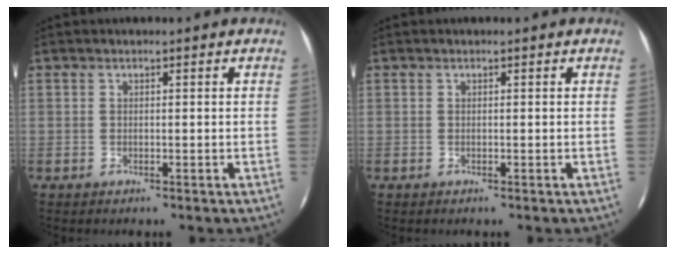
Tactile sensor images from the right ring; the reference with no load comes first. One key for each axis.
{"total": 0.0}